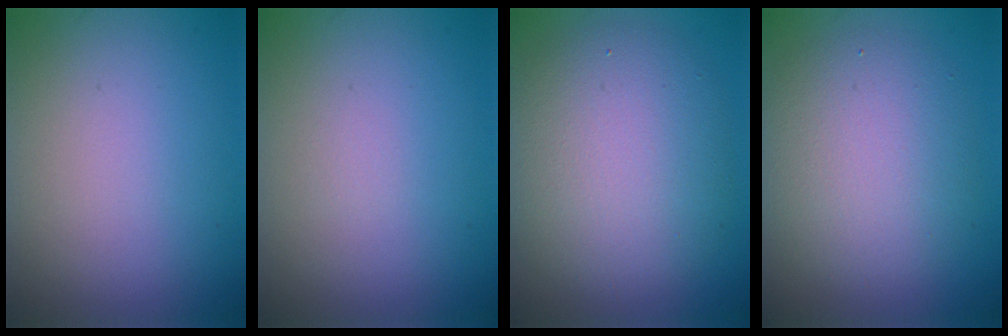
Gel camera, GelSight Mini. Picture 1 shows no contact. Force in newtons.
{"total": 0.0}
{"total": 7.8, "press": 7.8, "slide": 0.3}
{"total": 5.6, "press": 5.6, "slide": 0.3}